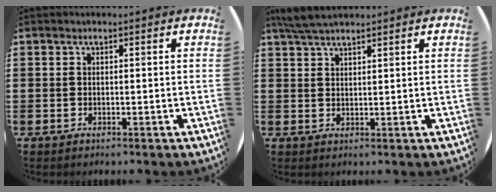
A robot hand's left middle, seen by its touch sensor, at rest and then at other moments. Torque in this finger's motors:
{"motor_torque": [0.45, -0.46, 0.06, 0.05]}